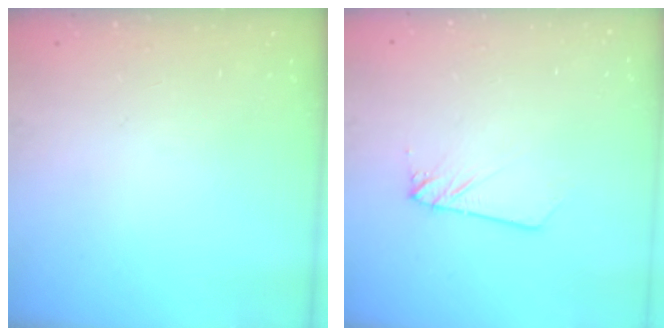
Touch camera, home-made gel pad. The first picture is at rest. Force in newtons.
{"total": 2.3, "press": 2.3, "slide": 0.1}